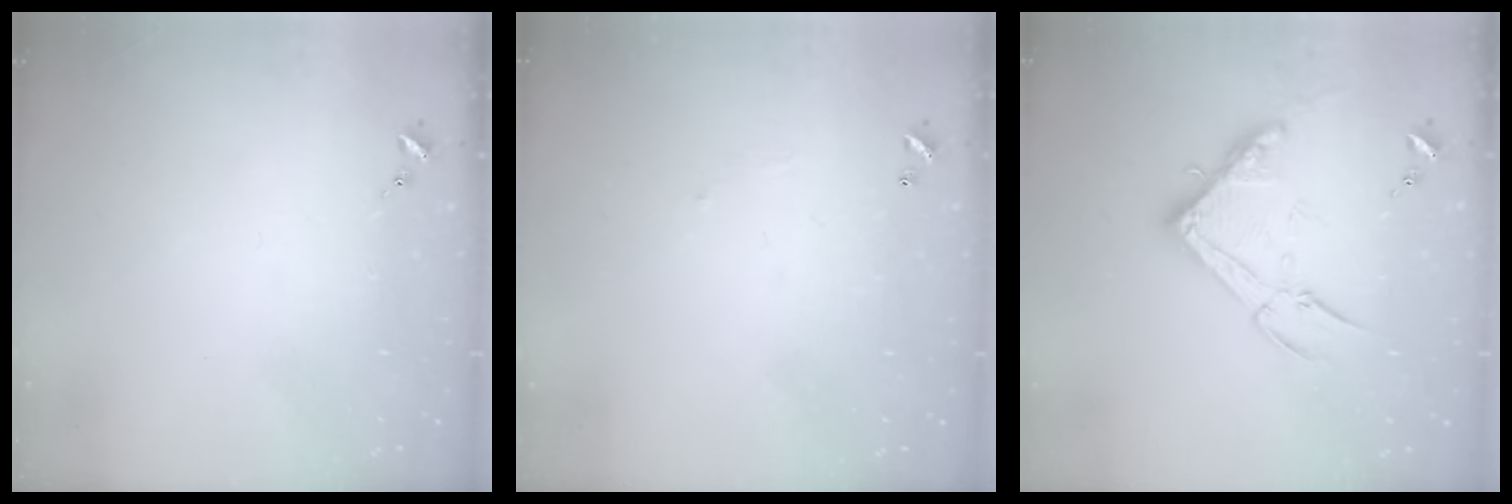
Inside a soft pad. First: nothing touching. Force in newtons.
{"total": 3.7, "press": 3.7, "slide": 0.2}
{"total": 15.6, "press": 15.6, "slide": 0.6}